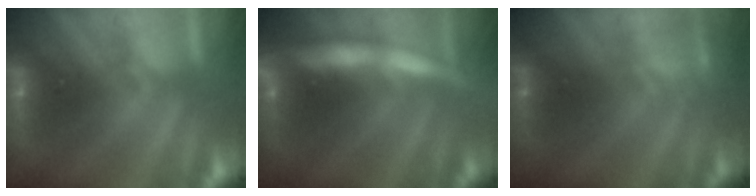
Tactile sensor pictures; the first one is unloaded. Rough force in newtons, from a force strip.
{"total": 8.3}
{"total": 2.4}